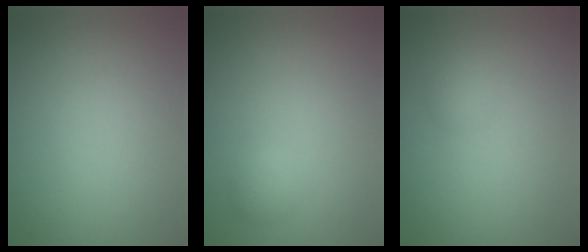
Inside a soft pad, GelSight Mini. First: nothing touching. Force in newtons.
{"total": 1.1, "press": 1.1, "slide": 0.1}
{"total": 1.0, "press": 1.0, "slide": 0.0}